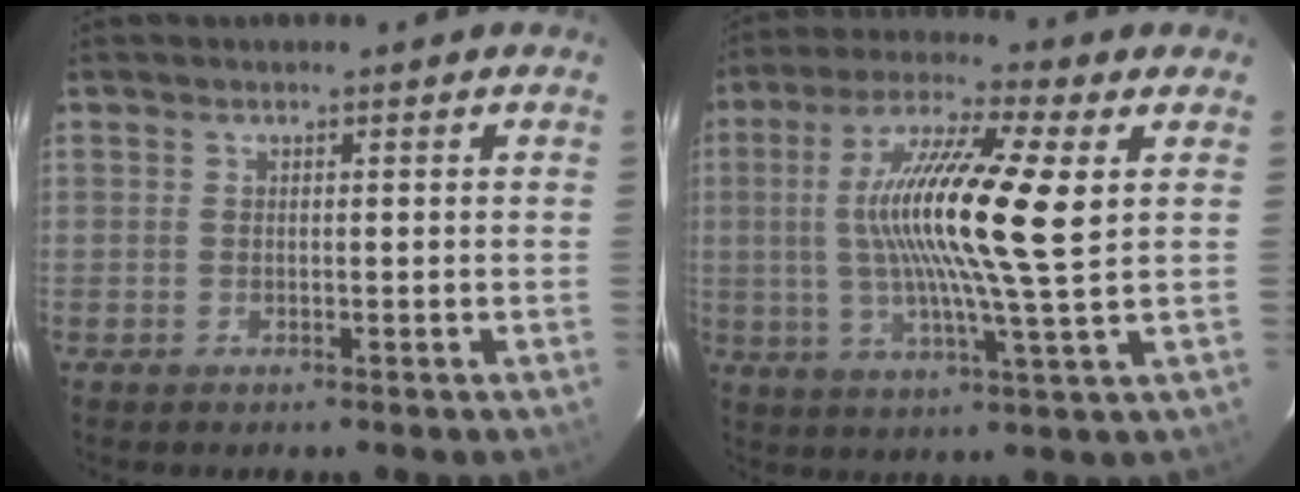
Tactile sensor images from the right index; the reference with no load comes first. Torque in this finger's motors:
{"motor_torque": [1.19, -0.37, 1.05, 0.21]}